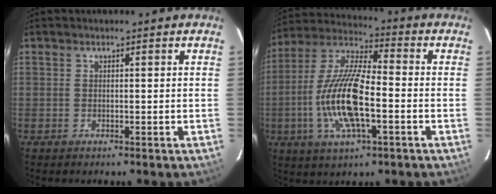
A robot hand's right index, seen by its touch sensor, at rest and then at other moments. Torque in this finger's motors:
{"motor_torque": [2.14, 0.00, 1.05, 0.21]}